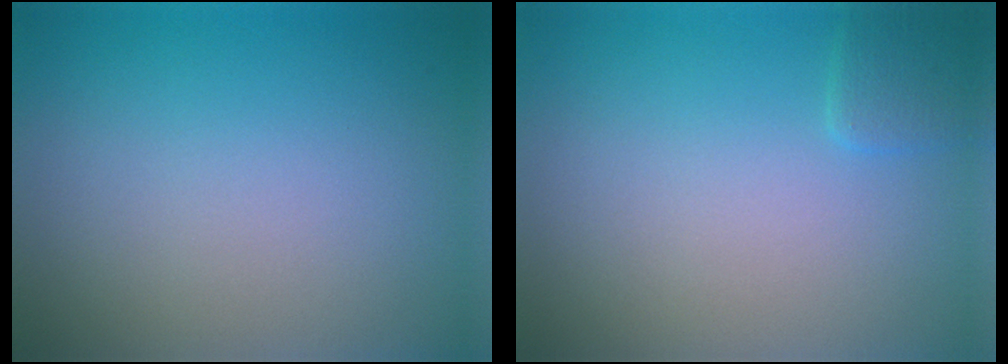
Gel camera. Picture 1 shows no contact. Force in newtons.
{"total": 1.3, "press": 1.3, "slide": 0.1}